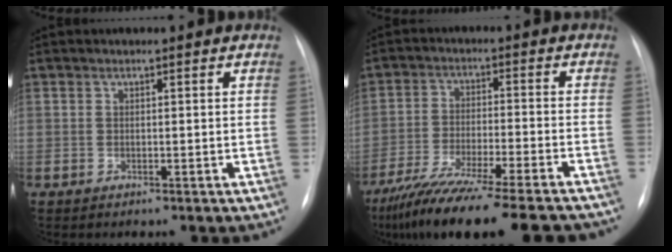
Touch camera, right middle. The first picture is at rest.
{"total": 21.3, "force": [-18.0, 1.3, 11.3], "torque": [-0.160, -0.046, -0.275]}